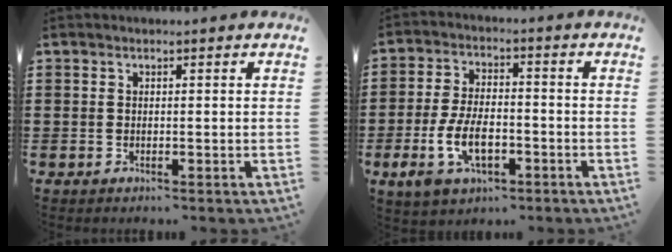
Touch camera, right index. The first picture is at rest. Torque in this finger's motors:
{"motor_torque": [1.26, 0.88, 0.64, 0.21]}